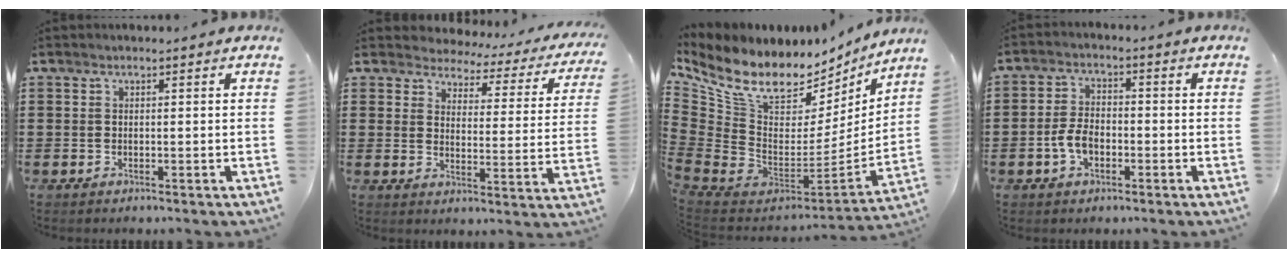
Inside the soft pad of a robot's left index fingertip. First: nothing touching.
{"total": 2.8, "force": [2.7, 0.7, 0.0], "torque": [-0.023, -0.022, 0.039]}
{"total": 11.6, "force": [8.3, 5.9, 5.6], "torque": [-0.152, -0.067, 0.149]}
{"total": 4.7, "force": [-1.5, 2.7, 3.6], "torque": [-0.091, -0.002, -0.034]}